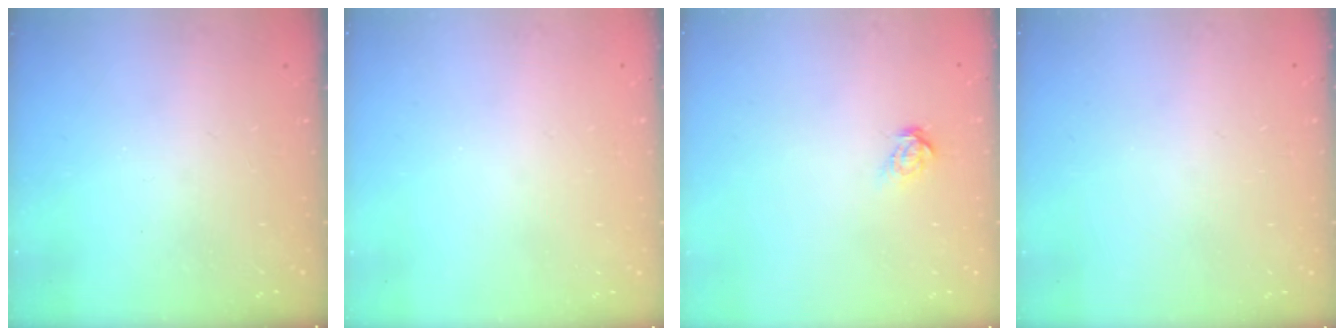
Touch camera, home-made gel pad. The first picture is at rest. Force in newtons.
{"total": 0.0}
{"total": 5.4, "press": 5.4, "slide": 0.4}
{"total": 0.0}